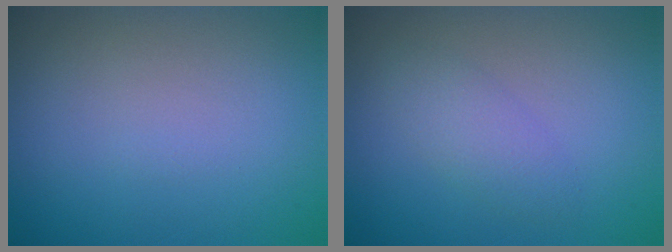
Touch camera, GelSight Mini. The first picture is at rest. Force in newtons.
{"total": 2.2, "press": 2.2, "slide": 0.1}